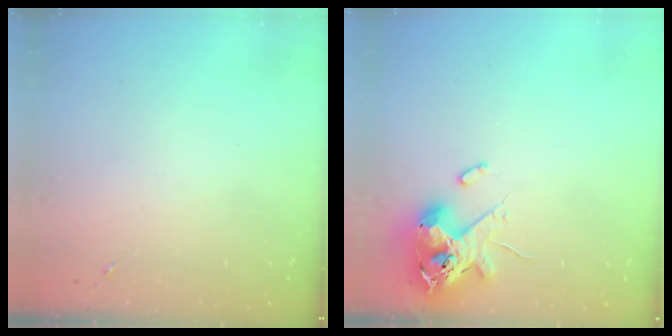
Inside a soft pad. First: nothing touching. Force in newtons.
{"total": 12.5, "press": 12.3, "slide": 2.0}